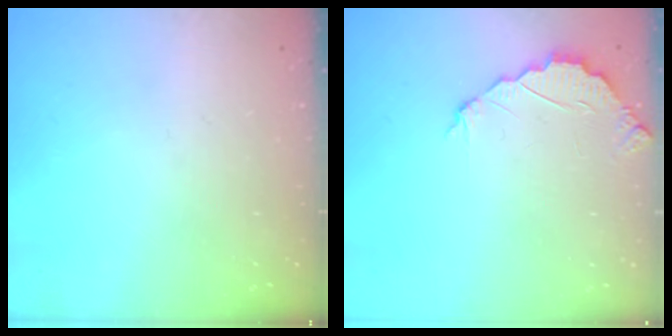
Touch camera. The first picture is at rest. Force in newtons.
{"total": 2.4, "press": 2.4, "slide": 0.2}